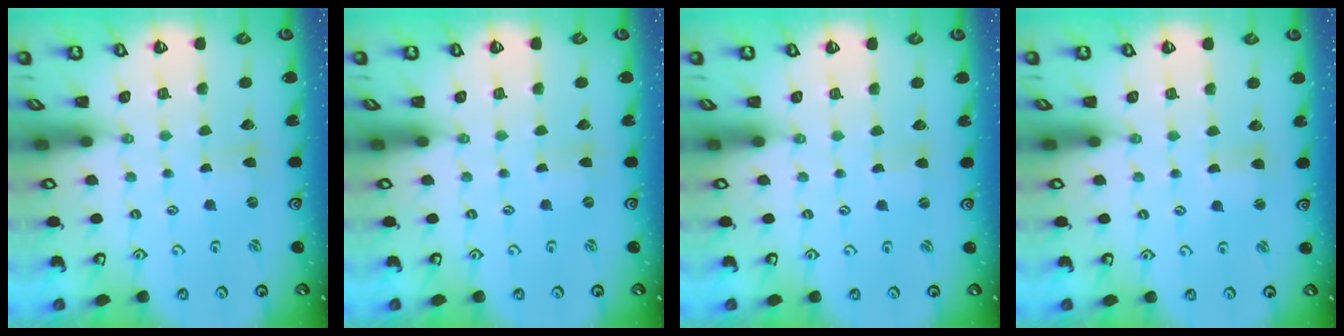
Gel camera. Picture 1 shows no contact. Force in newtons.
{"total": 0.0}
{"total": 0.0}
{"total": 1.5, "press": 1.5, "slide": 0.3}